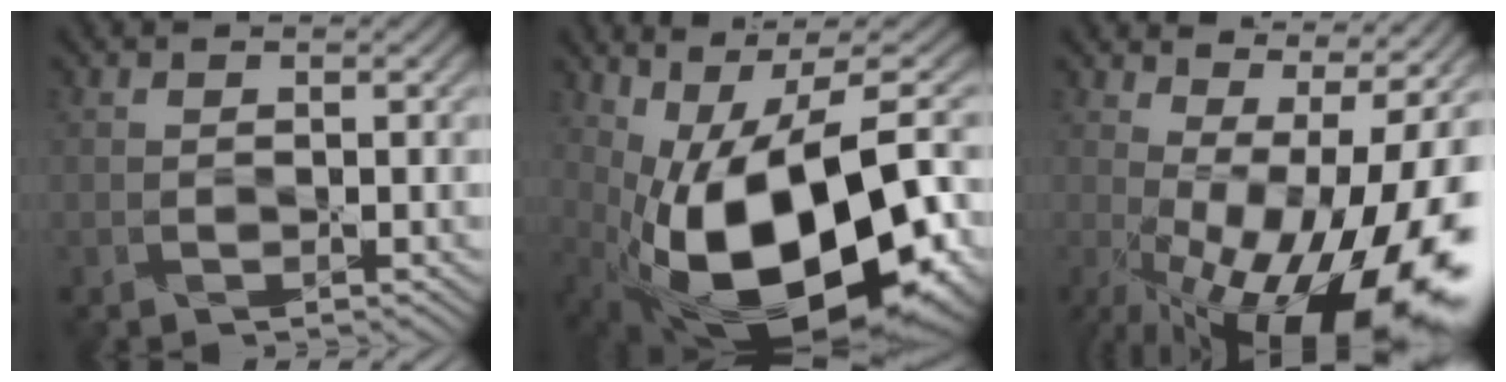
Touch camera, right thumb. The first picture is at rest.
{"total": 19.1, "force": [-3.6, 9.3, 16.3], "torque": [-0.267, -0.019, -0.048]}
{"total": 19.7, "force": [-3.2, 8.3, 17.6], "torque": [-0.225, 0.006, -0.037]}